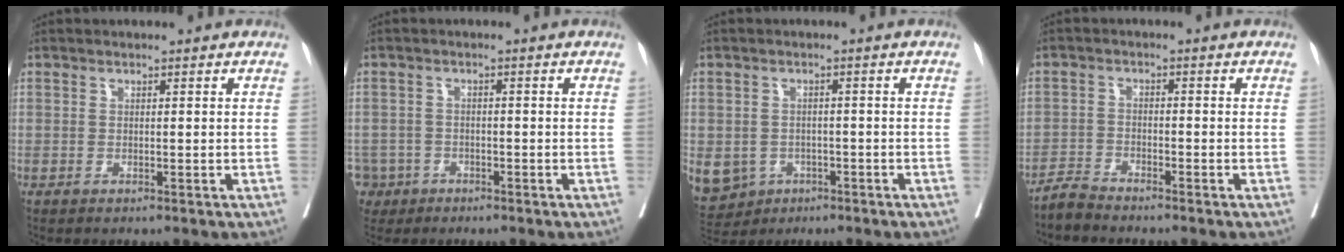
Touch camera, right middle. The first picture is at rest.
{"total": 4.9, "force": [-2.8, 3.9, -0.1], "torque": [-0.005, 0.007, -0.050]}
{"total": 11.1, "force": [-4.7, 9.4, 3.6], "torque": [-0.109, 0.001, -0.060]}
{"total": 2.7, "force": [-2.7, 0.0, 0.1], "torque": [-0.002, -0.012, -0.057]}